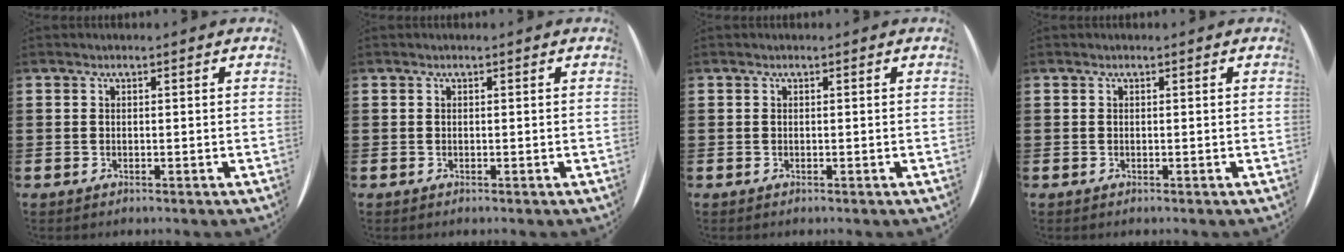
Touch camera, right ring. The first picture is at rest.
{"total": 0.0}
{"total": 0.0}
{"total": 0.0}